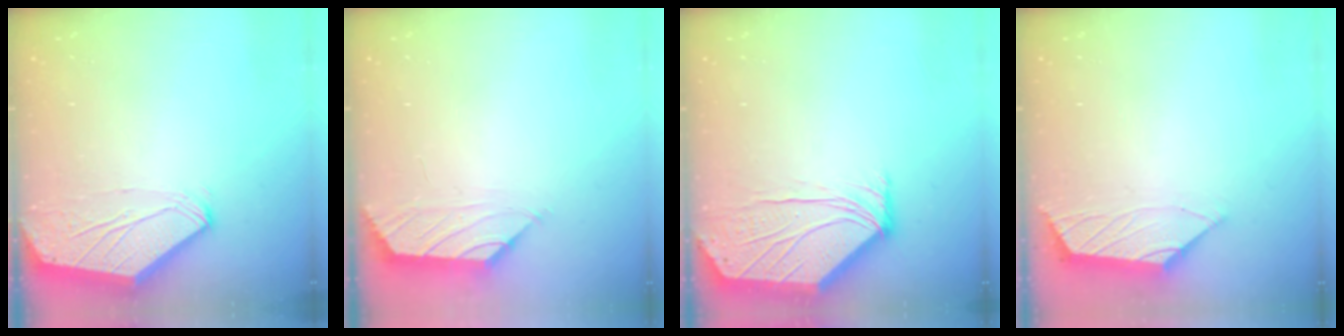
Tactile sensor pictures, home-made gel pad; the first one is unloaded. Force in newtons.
{"total": 0.9, "press": 0.7, "slide": 0.5}
{"total": 4.7, "press": 4.6, "slide": 0.6}
{"total": 1.6, "press": 1.5, "slide": 0.6}